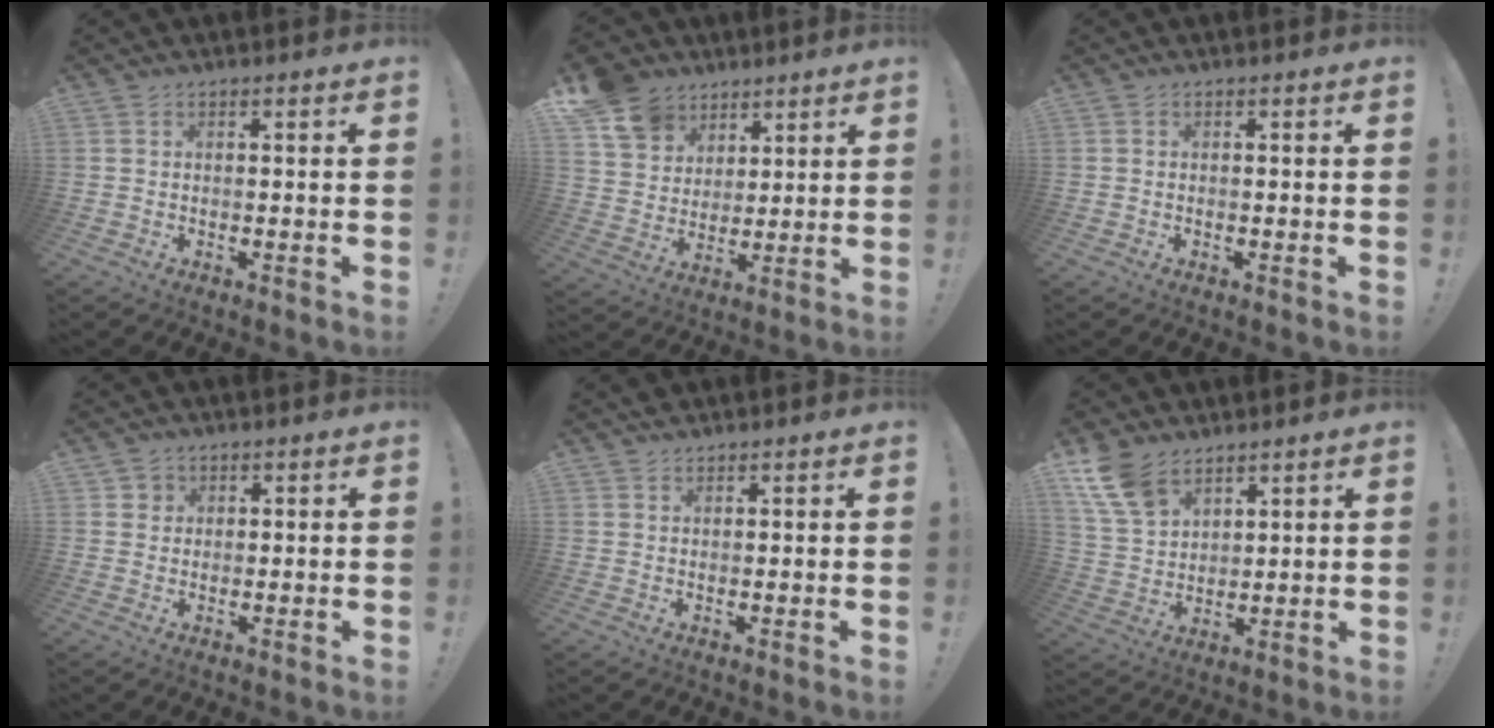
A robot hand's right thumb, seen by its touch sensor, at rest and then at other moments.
{"total": 13.2, "force": [7.9, 9.8, 3.9], "torque": [-0.062, -0.051, 0.156]}
{"total": 0.0}
{"total": 2.2, "force": [0.9, 2.0, 0.3], "torque": [0.005, -0.005, 0.014]}
{"total": 1.2, "force": [1.1, 0.5, 0.1], "torque": [0.000, -0.005, 0.022]}
{"total": 11.7, "force": [7.9, 6.6, 5.6], "torque": [-0.111, -0.035, 0.159]}